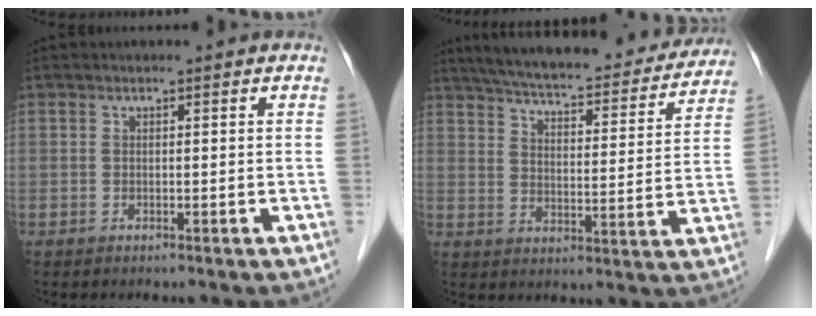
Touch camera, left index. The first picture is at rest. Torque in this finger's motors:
{"motor_torque": [0.00, -0.58, 0.42, 0.09]}